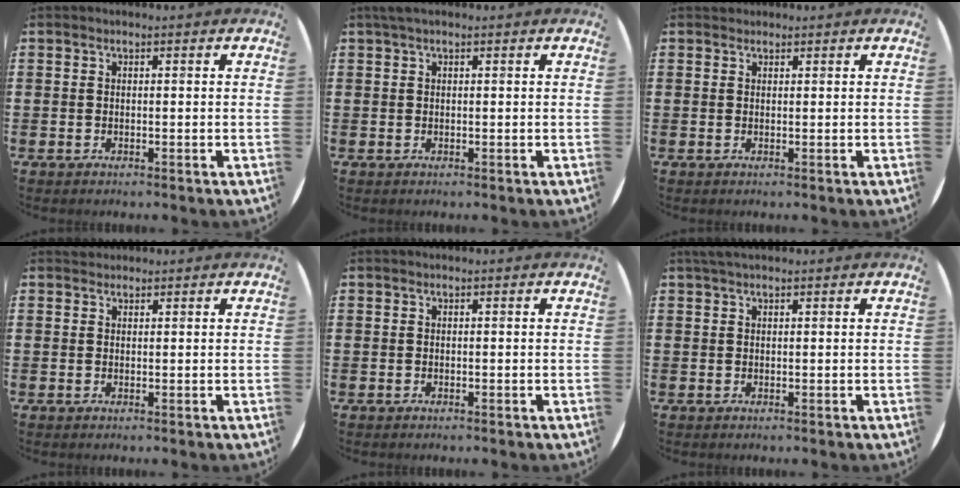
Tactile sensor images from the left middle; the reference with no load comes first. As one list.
[{"total": 0.9, "force": [0.6, 0.1, 0.6], "torque": [-0.011, 0.004, 0.010]}, {"total": 0.6, "force": [0.5, 0.3, -0.2], "torque": [0.012, 0.002, 0.008]}, {"total": 0.8, "force": [0.7, 0.3, -0.2], "torque": [0.012, 0.001, 0.013]}, {"total": 0.0}, {"total": 1.3, "force": [1.1, 0.3, 0.6], "torque": [-0.013, 0.004, 0.020]}]